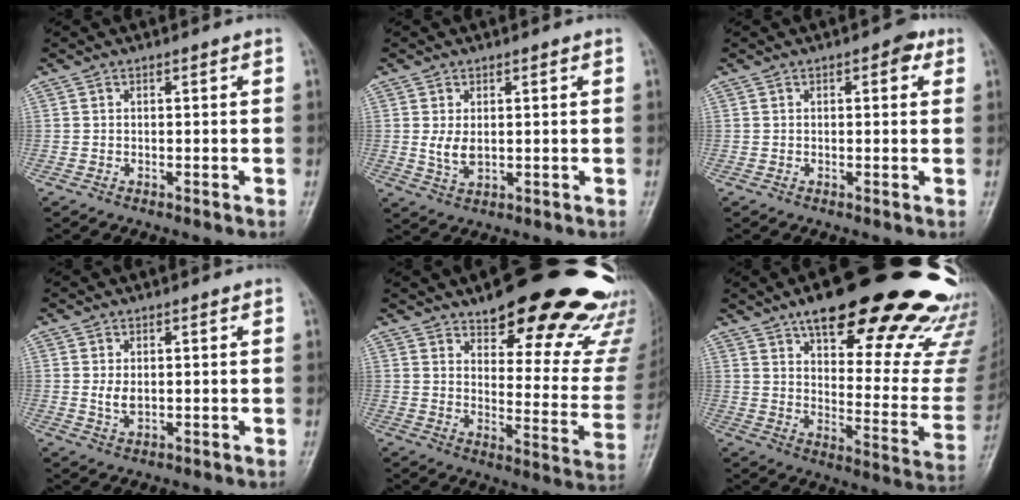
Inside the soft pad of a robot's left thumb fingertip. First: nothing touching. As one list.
[{"total": 3.8, "force": [0.9, 2.3, 2.9], "torque": [-0.050, -0.013, 0.022]}, {"total": 3.0, "force": [1.4, 1.5, 2.2], "torque": [-0.016, 0.000, 0.012]}, {"total": 2.7, "force": [0.8, 1.6, 2.0], "torque": [-0.031, -0.009, 0.018]}, {"total": 26.7, "force": [21.0, 8.5, 14.2], "torque": [-0.137, -0.124, 0.261]}, {"total": 31.8, "force": [23.0, 9.2, 19.9], "torque": [-0.225, -0.095, 0.308]}]